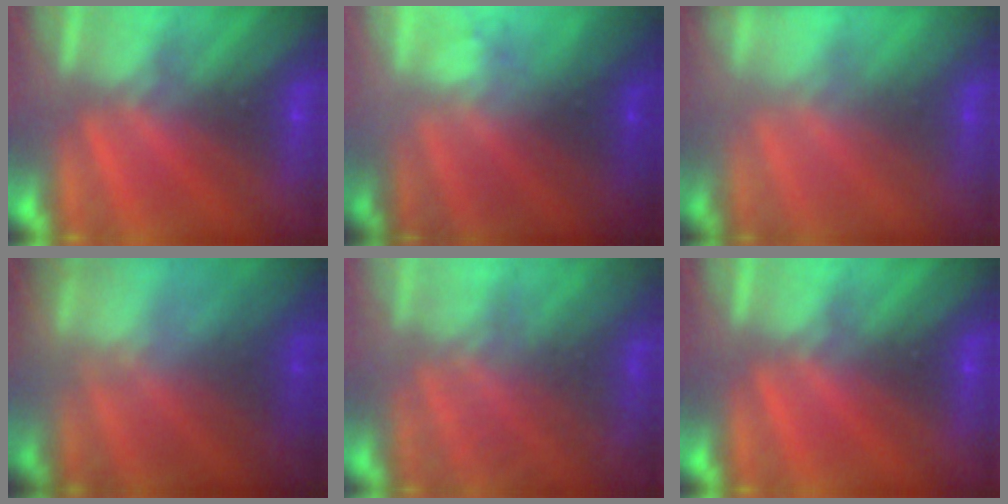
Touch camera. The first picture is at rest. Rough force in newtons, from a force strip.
{"total": 7.2}
{"total": 1.7}
{"total": 7.7}
{"total": 7.4}
{"total": 0.0}